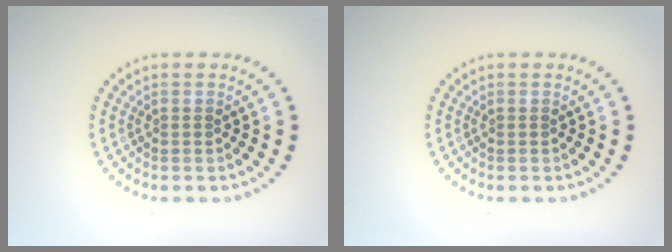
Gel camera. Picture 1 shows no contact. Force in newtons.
{"total": 0.0}